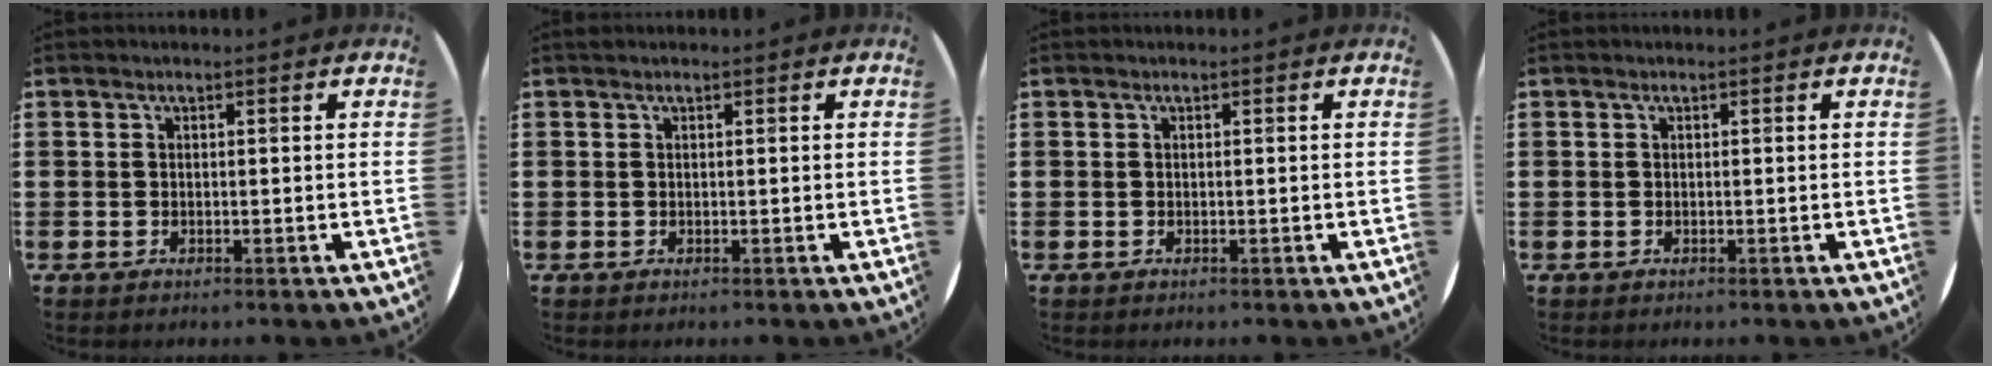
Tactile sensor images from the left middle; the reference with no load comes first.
{"total": 0.0}
{"total": 0.0}
{"total": 0.0}